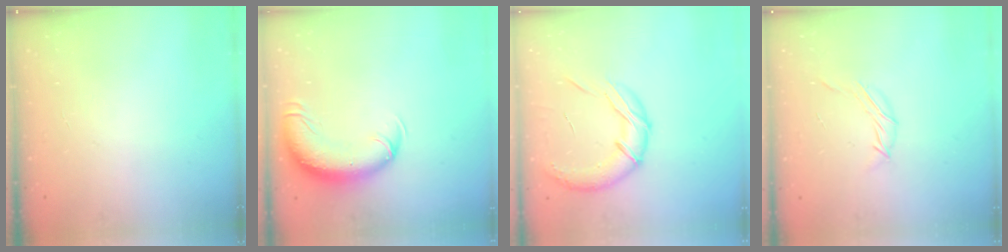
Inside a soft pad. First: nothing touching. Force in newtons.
{"total": 10.6, "press": 10.3, "slide": 2.5}
{"total": 14.9, "press": 14.7, "slide": 2.3}
{"total": 5.5, "press": 5.4, "slide": 1.2}